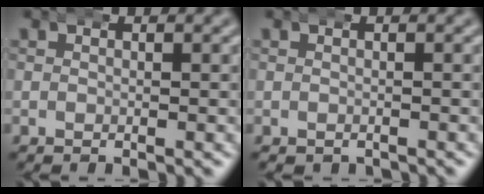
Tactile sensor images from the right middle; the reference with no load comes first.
{"total": 0.7, "force": [-0.5, 0.5, 0.0], "torque": [-0.006, -0.007, -0.003]}